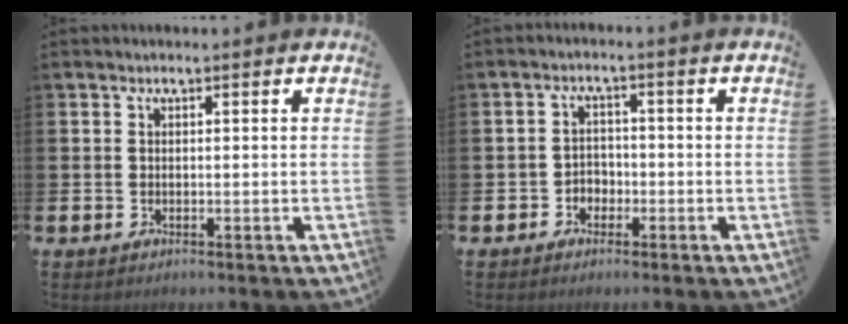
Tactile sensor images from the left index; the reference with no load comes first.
{"total": 2.5, "force": [-1.6, 1.9, 0.5], "torque": [-0.017, 0.006, -0.037]}